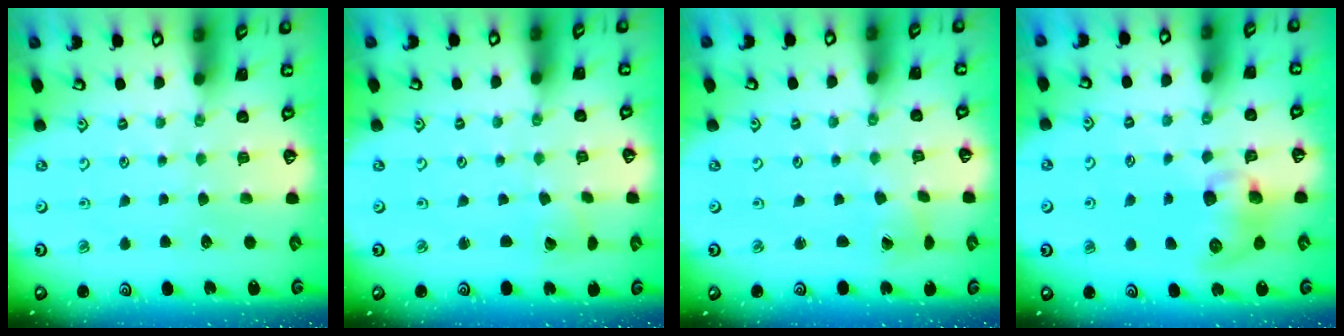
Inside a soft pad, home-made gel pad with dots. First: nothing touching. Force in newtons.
{"total": 2.0, "press": 2.0, "slide": 0.1}
{"total": 1.6, "press": 1.6, "slide": 0.2}
{"total": 9.9, "press": 9.8, "slide": 1.3}